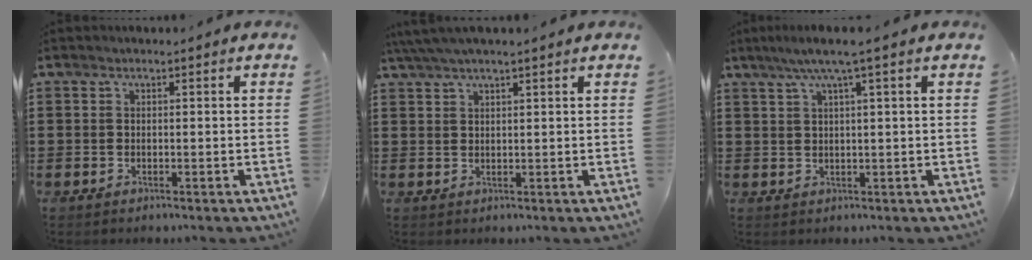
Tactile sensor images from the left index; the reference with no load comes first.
{"total": 3.0, "force": [2.4, 0.1, 1.8], "torque": [-0.041, 0.001, 0.045]}
{"total": 3.9, "force": [2.0, -0.4, 3.3], "torque": [-0.068, -0.001, 0.032]}